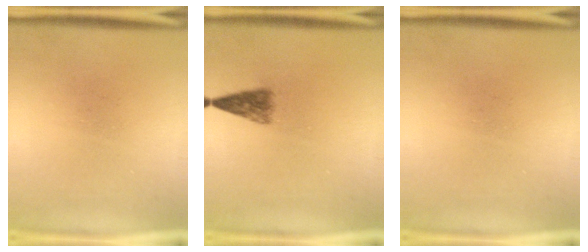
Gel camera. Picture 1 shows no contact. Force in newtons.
{"total": 2.9}
{"total": 0.0}